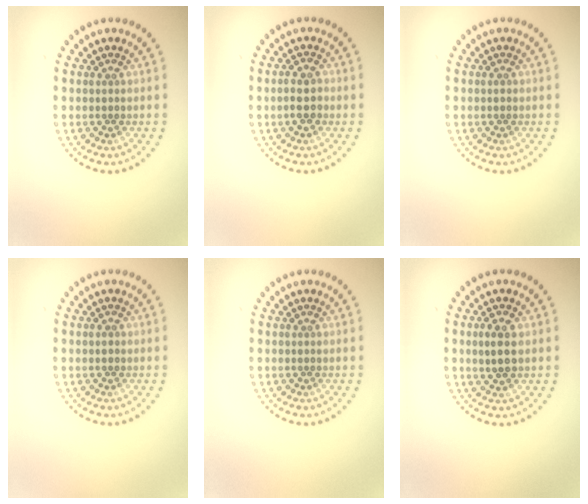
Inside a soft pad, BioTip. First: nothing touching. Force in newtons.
{"total": 2.2, "press": 2.2, "slide": 0.4}
{"total": 0.6, "press": 0.6, "slide": 0.1}
{"total": 0.7, "press": 0.7, "slide": 0.1}
{"total": 0.0}
{"total": 2.3, "press": 2.3, "slide": 0.4}